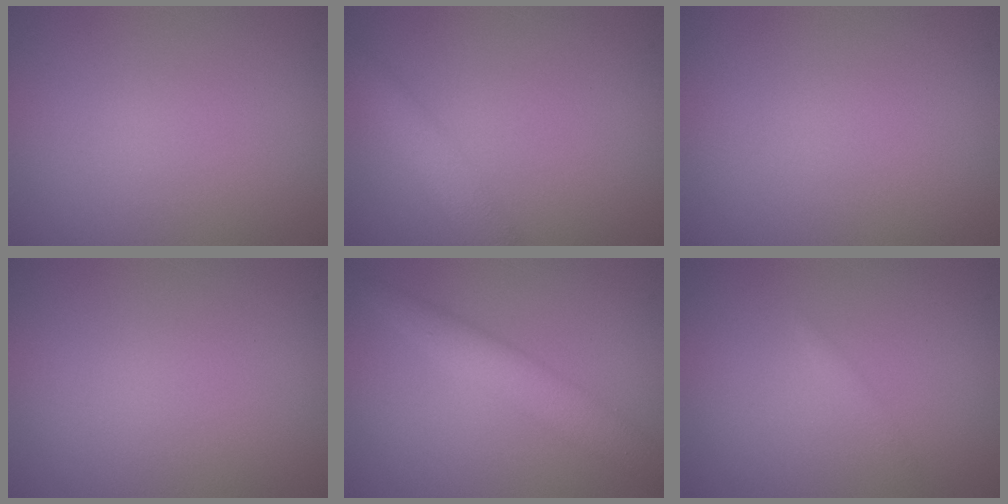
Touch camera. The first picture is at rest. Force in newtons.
{"total": 2.5, "press": 2.5, "slide": 0.1}
{"total": 0.0}
{"total": 0.0}
{"total": 3.6, "press": 3.6, "slide": 0.1}
{"total": 0.6, "press": 0.6, "slide": 0.0}